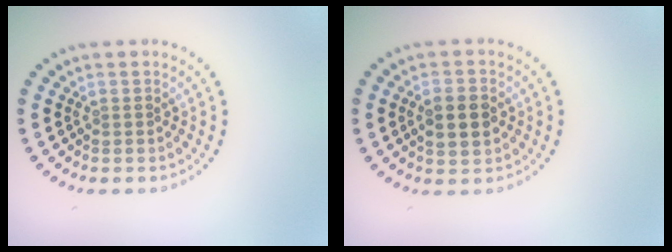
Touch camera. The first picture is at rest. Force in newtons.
{"total": 3.0, "press": 3.0, "slide": 0.2}